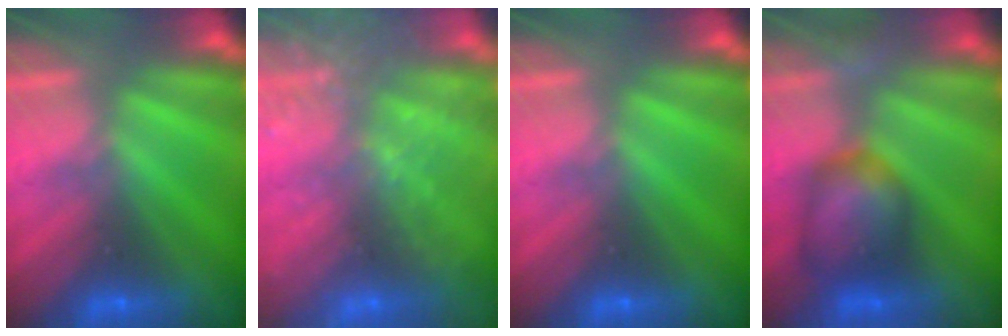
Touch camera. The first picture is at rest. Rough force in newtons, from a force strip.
{"total": 7.1}
{"total": 0.0}
{"total": 7.8}